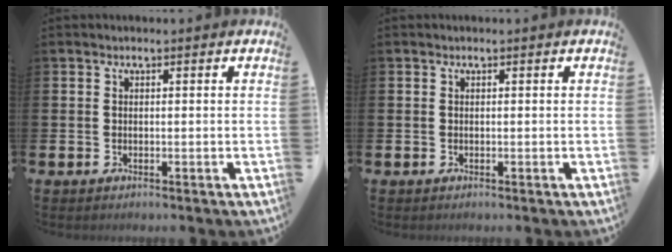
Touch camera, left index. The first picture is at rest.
{"total": 0.0}